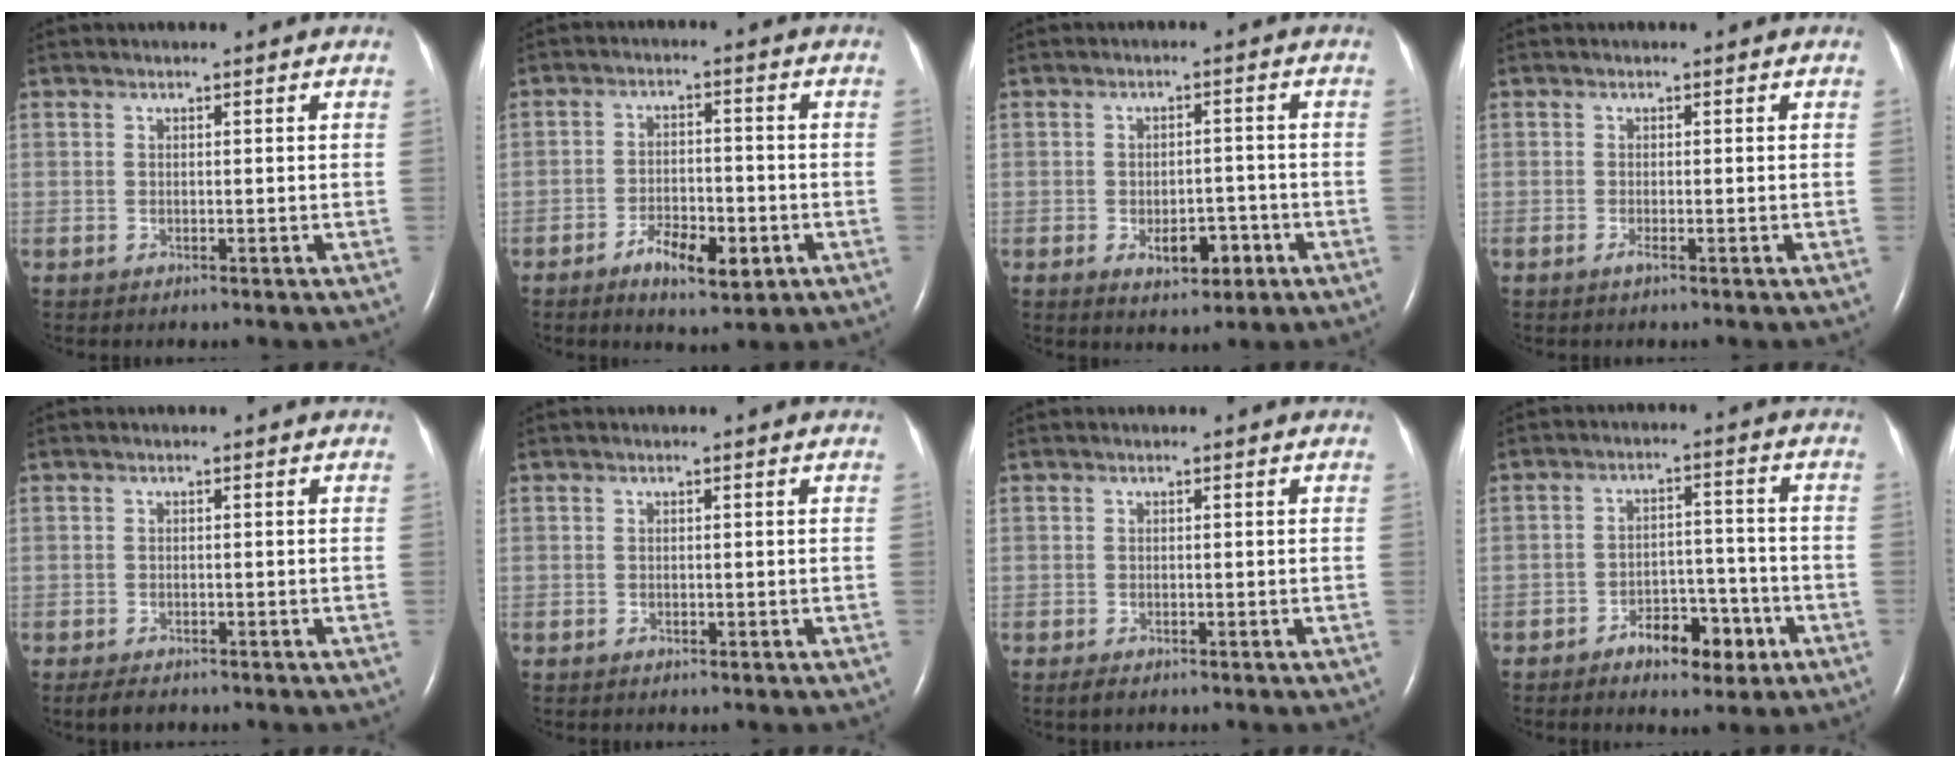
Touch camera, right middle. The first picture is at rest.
{"total": 6.5, "force": [-3.2, 2.4, 5.1], "torque": [-0.088, -0.001, -0.046]}
{"total": 5.2, "force": [-2.3, 2.7, 3.9], "torque": [-0.053, 0.002, -0.025]}
{"total": 0.7, "force": [-0.4, -0.1, 0.5], "torque": [-0.012, -0.002, -0.009]}
{"total": 2.4, "force": [-1.9, 0.9, 1.2], "torque": [-0.026, -0.005, -0.025]}
{"total": 0.0}
{"total": 1.2, "force": [-0.8, 0.4, 0.8], "torque": [-0.019, -0.003, -0.011]}
{"total": 7.1, "force": [-4.2, 3.4, 4.7], "torque": [-0.067, 0.018, -0.059]}